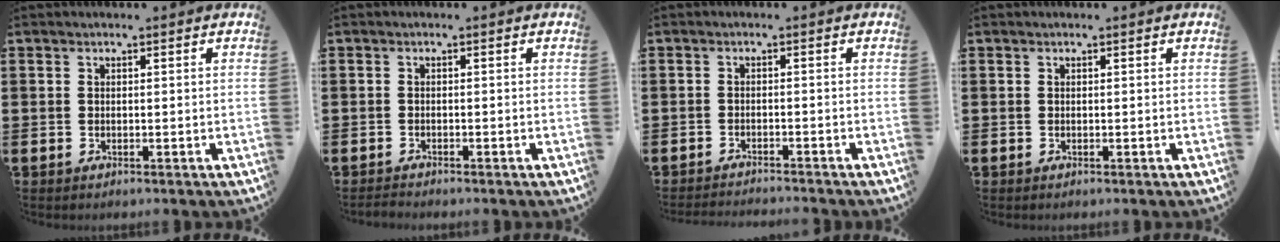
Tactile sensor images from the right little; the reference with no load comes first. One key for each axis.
{"total": 0.8, "fx": -0.8, "fy": 0.1, "fz": 0.2, "tx": -0.005, "ty": -0.001, "tz": -0.016}
{"total": 1.2, "fx": -1.2, "fy": -0.2, "fz": 0.0, "tx": -0.001, "ty": 0.002, "tz": -0.024}
{"total": 0.0}